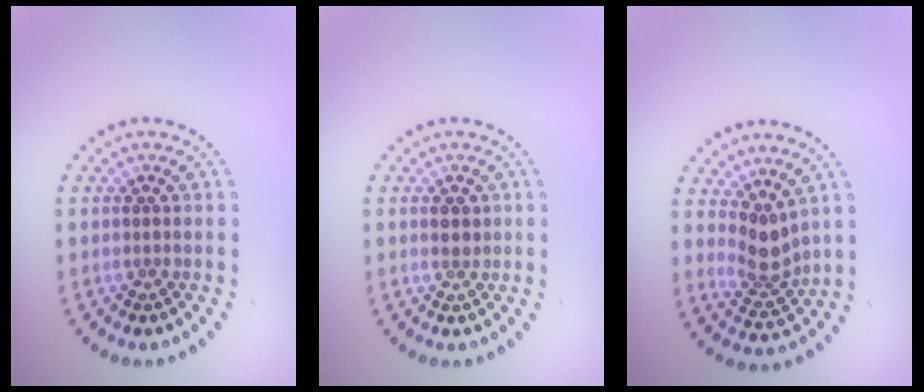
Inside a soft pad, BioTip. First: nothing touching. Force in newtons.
{"total": 1.2, "press": 1.2, "slide": 0.3}
{"total": 2.9, "press": 2.1, "slide": 2.0}